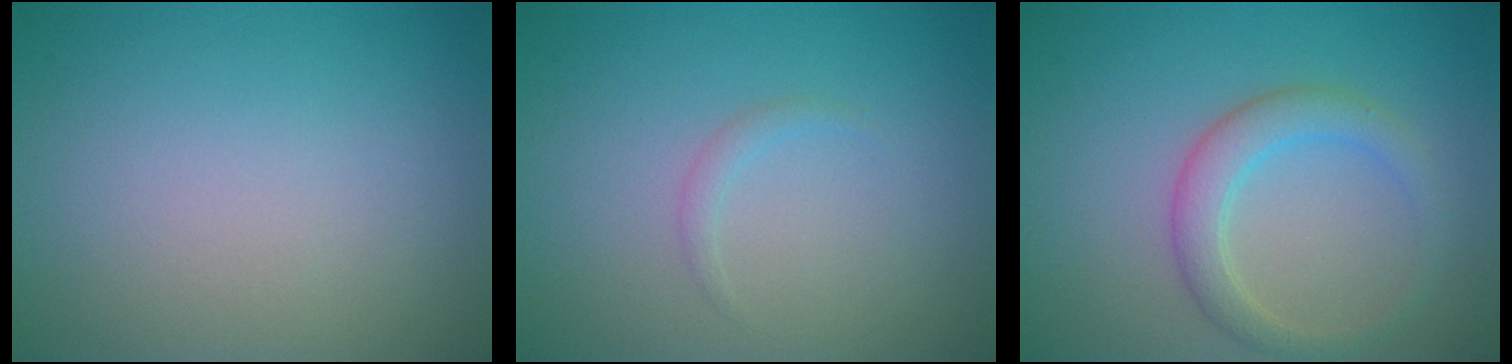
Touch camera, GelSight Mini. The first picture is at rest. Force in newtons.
{"total": 0.7, "press": 0.7, "slide": 0.1}
{"total": 3.0, "press": 3.0, "slide": 0.1}